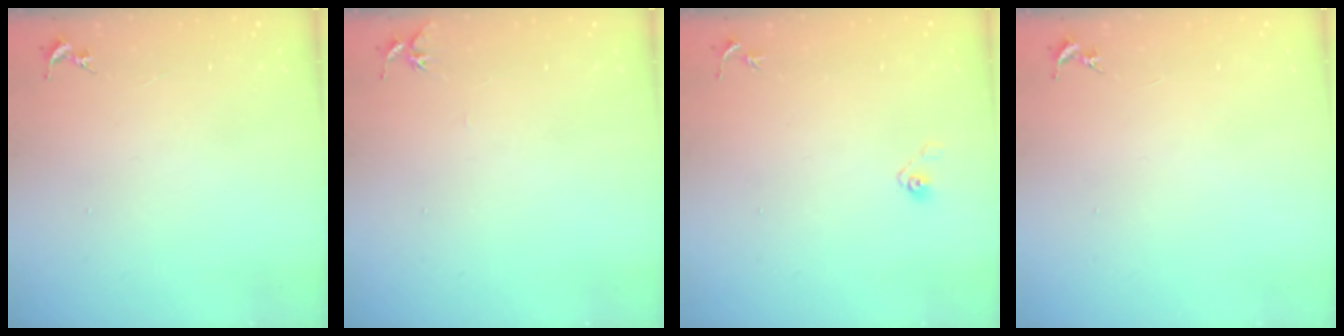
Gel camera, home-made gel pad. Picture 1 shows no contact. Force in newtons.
{"total": 4.9, "press": 4.8, "slide": 0.5}
{"total": 3.7, "press": 3.2, "slide": 1.9}
{"total": 0.0}